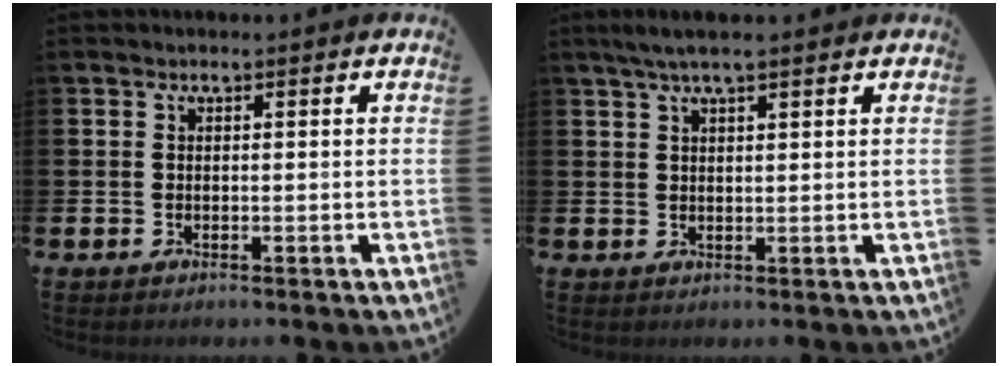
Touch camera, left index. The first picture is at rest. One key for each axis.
{"total": 3.4, "fx": 2.5, "fy": 0.5, "fz": 2.2, "tx": -0.047, "ty": 0.003, "tz": 0.044}